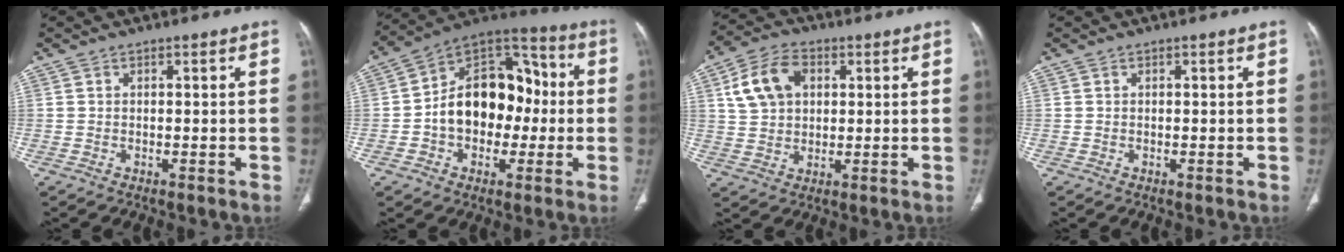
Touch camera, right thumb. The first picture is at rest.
{"total": 18.7, "force": [-1.2, 13.2, 13.3], "torque": [-0.162, 0.047, -0.024]}
{"total": 10.4, "force": [3.2, 7.4, 6.7], "torque": [-0.113, 0.008, 0.057]}
{"total": 0.0}